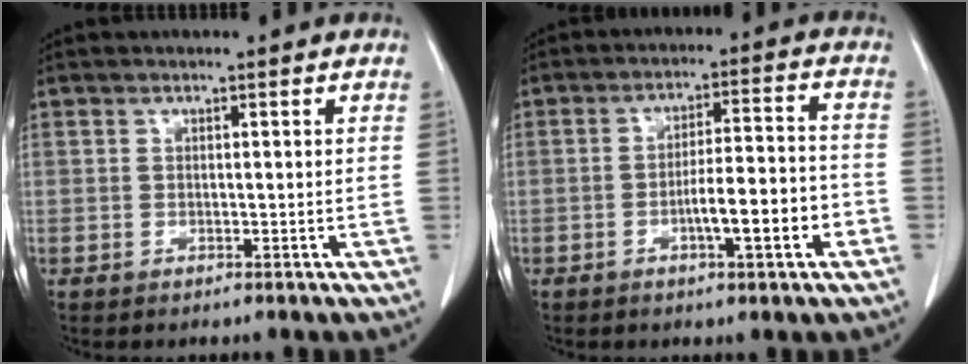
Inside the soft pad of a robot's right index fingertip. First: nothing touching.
{"total": 8.7, "force": [-3.2, 1.0, 8.0], "torque": [-0.125, 0.014, -0.049]}